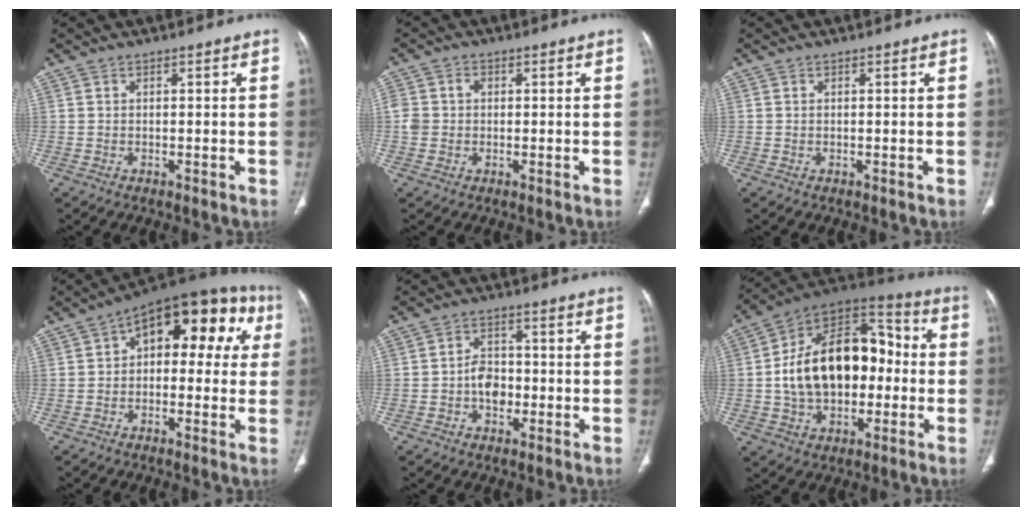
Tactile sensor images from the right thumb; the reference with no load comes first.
{"total": 3.8, "force": [0.2, 3.3, 1.8], "torque": [-0.034, 0.012, 0.007]}
{"total": 0.0}
{"total": 17.2, "force": [4.1, 9.7, 13.6], "torque": [-0.123, 0.040, 0.041]}
{"total": 5.3, "force": [-1.3, 3.9, 3.4], "torque": [-0.038, 0.017, -0.026]}
{"total": 23.2, "force": [-0.5, 14.9, 17.8], "torque": [-0.269, 0.041, -0.007]}